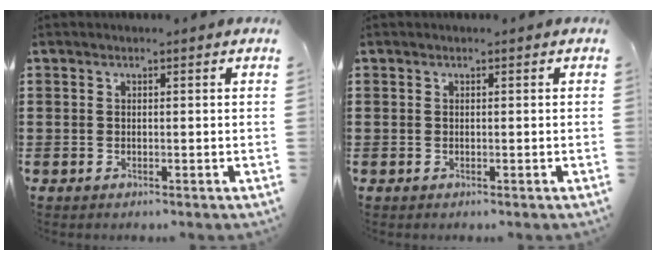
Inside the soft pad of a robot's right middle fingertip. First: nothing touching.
{"total": 0.0}